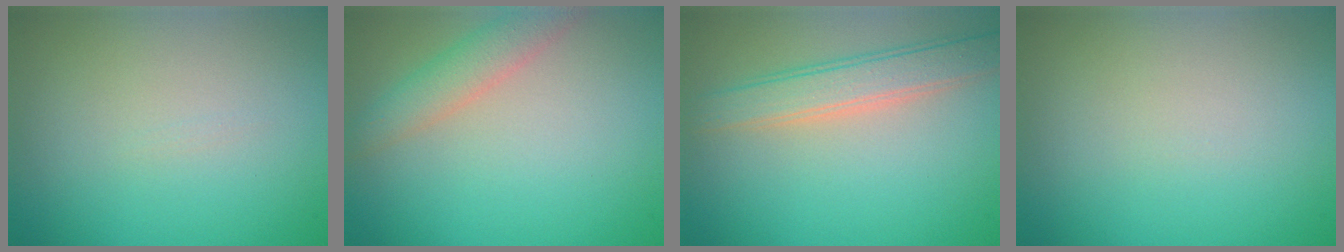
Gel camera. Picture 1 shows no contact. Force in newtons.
{"total": 2.9, "press": 2.9, "slide": 0.1}
{"total": 3.6, "press": 3.6, "slide": 0.1}
{"total": 0.0}